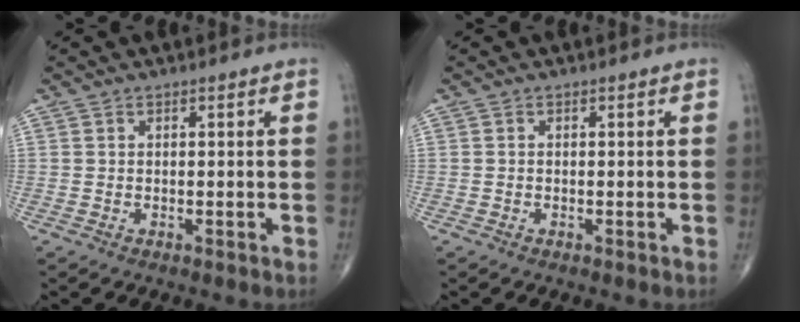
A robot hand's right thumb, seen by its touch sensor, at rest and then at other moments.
{"total": 0.0}